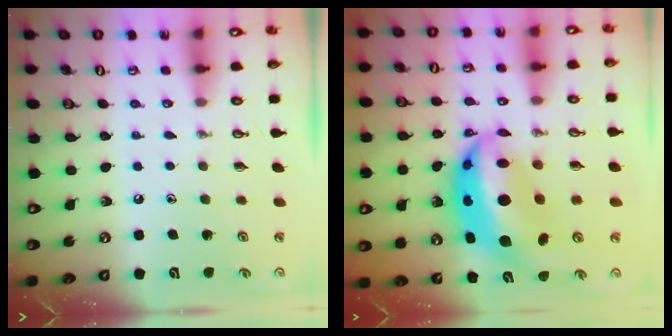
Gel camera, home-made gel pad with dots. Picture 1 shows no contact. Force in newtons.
{"total": 17.0, "press": 16.9, "slide": 1.6}